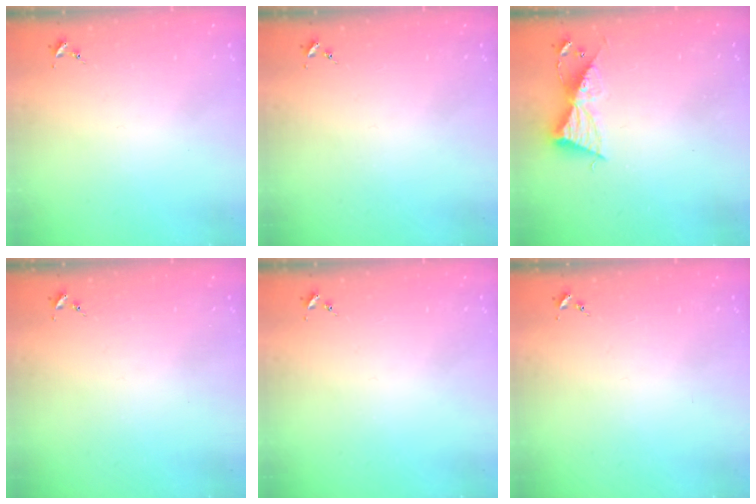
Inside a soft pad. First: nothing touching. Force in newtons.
{"total": 0.0}
{"total": 9.3, "press": 9.3, "slide": 0.7}
{"total": 0.0}
{"total": 0.0}
{"total": 0.0}